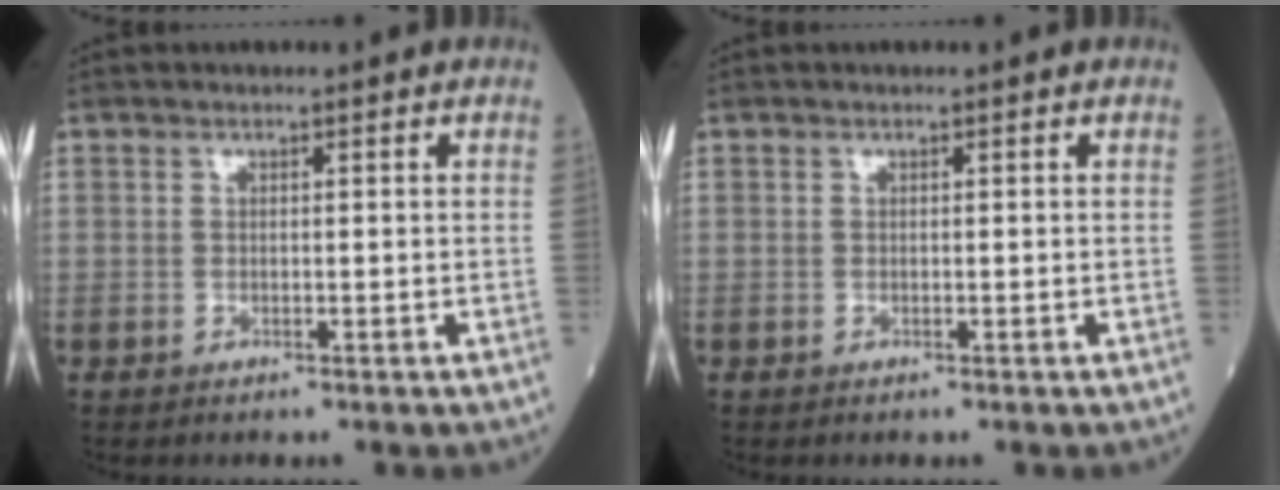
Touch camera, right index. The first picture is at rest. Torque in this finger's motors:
{"motor_torque": [0.00, 0.00, 0.00, 0.01]}